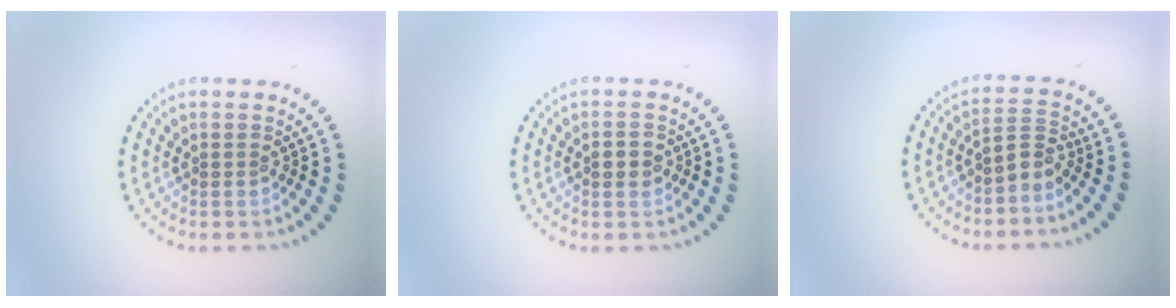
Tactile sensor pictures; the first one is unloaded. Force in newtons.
{"total": 1.5, "press": 1.5, "slide": 0.0}
{"total": 2.3, "press": 1.6, "slide": 1.6}